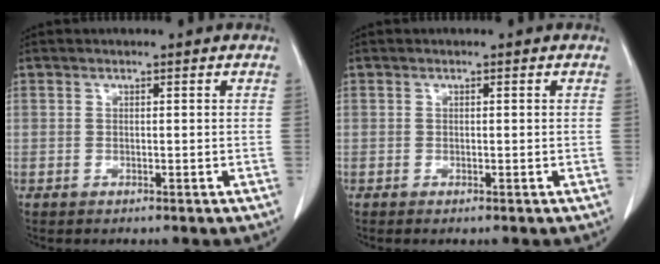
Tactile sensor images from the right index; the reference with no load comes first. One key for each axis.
{"total": 0.8, "fx": -0.2, "fy": 0.3, "fz": 0.7, "tx": -0.020, "ty": -0.001, "tz": -0.002}